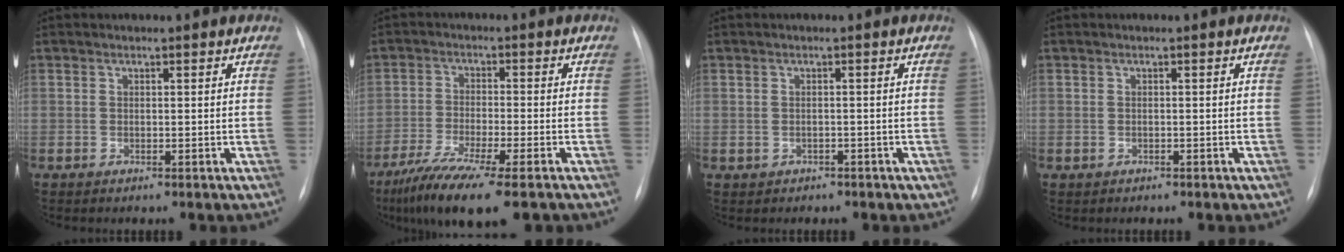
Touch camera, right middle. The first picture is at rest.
{"total": 12.2, "force": [-8.6, 1.3, 8.6], "torque": [-0.148, -0.032, -0.141]}
{"total": 1.9, "force": [-1.2, 1.4, 0.5], "torque": [-0.018, 0.009, -0.001]}
{"total": 0.8, "force": [-0.5, 0.6, 0.0], "torque": [-0.005, 0.005, -0.005]}